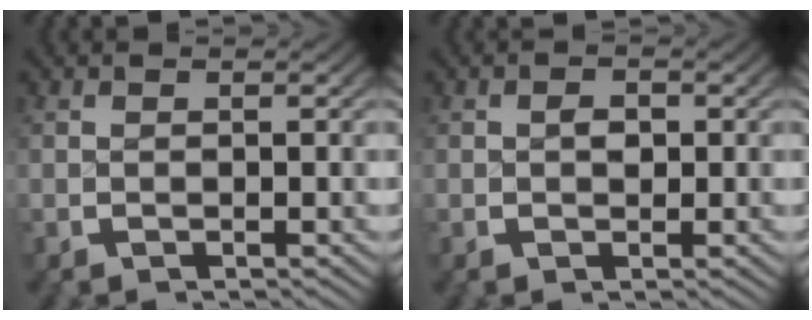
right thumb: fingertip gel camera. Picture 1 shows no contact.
{"total": 1.2, "force": [0.0, 0.9, 0.8], "torque": [-0.018, -0.005, 0.001]}